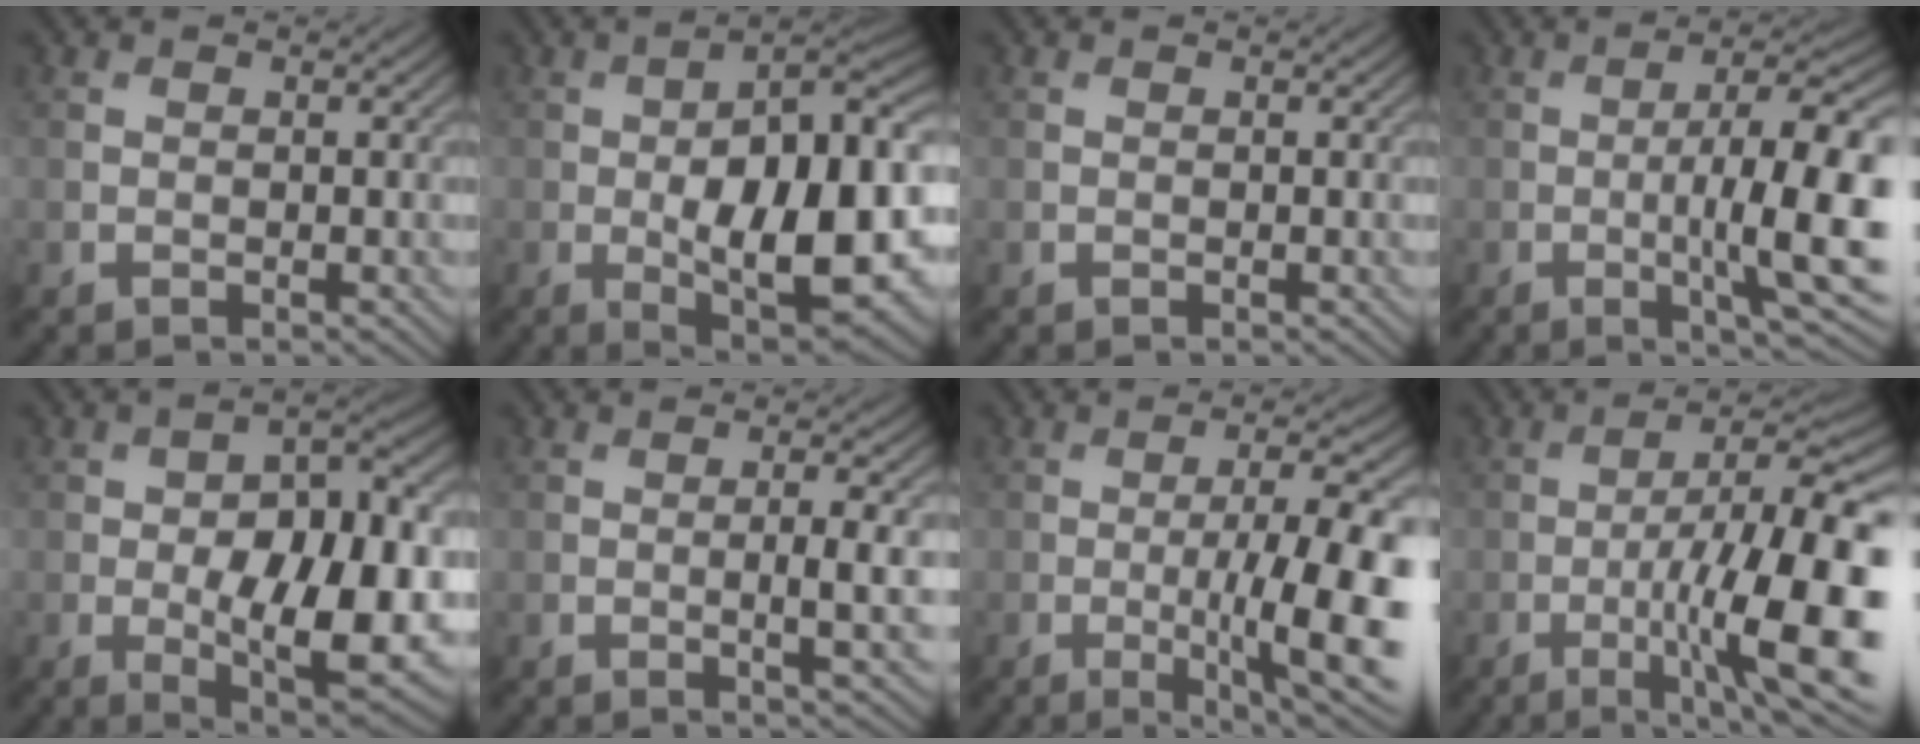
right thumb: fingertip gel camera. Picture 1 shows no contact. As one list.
[{"total": 16.8, "force": [-2.0, 7.1, 15.1], "torque": [-0.225, -0.018, -0.022]}, {"total": 0.0}, {"total": 12.9, "force": [-2.0, 3.2, 12.3], "torque": [-0.187, -0.001, -0.026]}, {"total": 15.1, "force": [-1.9, 7.5, 13.0], "torque": [-0.201, -0.027, -0.011]}, {"total": 3.9, "force": [-0.3, 0.7, 3.9], "torque": [-0.069, 0.001, -0.004]}, {"total": 13.7, "force": [-2.8, 3.6, 12.9], "torque": [-0.169, -0.004, -0.042]}, {"total": 16.1, "force": [-4.8, 4.2, 14.8], "torque": [-0.227, 0.000, -0.075]}]